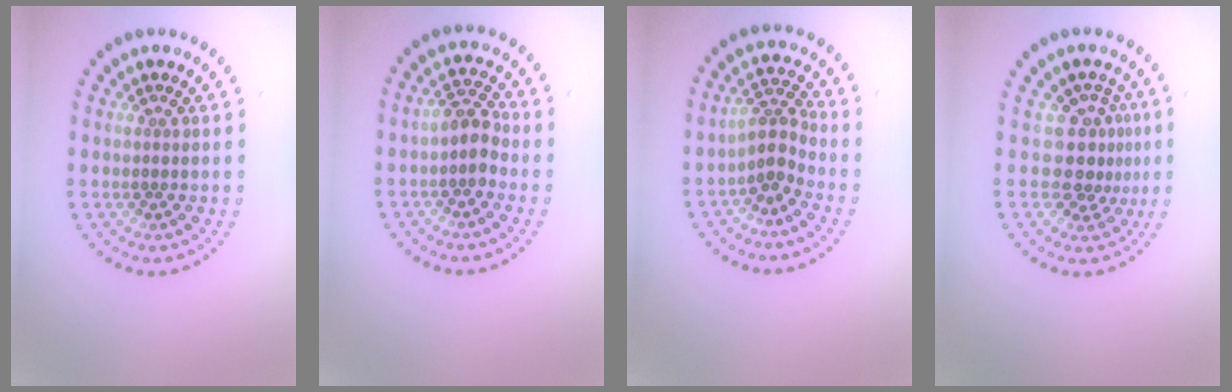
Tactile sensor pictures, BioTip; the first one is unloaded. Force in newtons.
{"total": 2.3, "press": 2.1, "slide": 0.9}
{"total": 2.7, "press": 1.9, "slide": 1.9}
{"total": 3.0, "press": 2.0, "slide": 2.2}